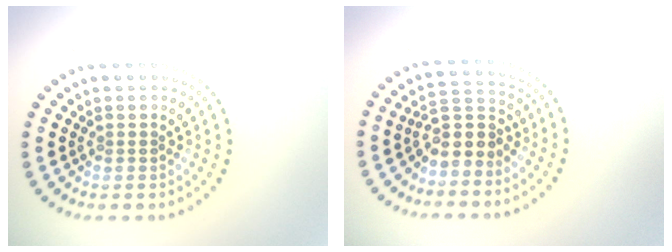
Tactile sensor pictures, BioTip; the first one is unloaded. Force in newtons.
{"total": 2.9, "press": 2.2, "slide": 1.9}